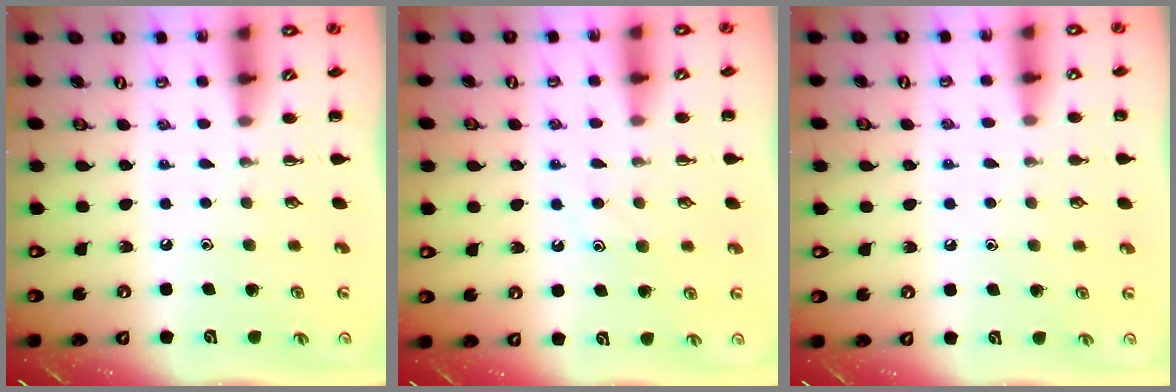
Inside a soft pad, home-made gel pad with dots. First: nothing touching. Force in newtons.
{"total": 8.0, "press": 8.0, "slide": 1.0}
{"total": 6.8, "press": 6.6, "slide": 1.5}